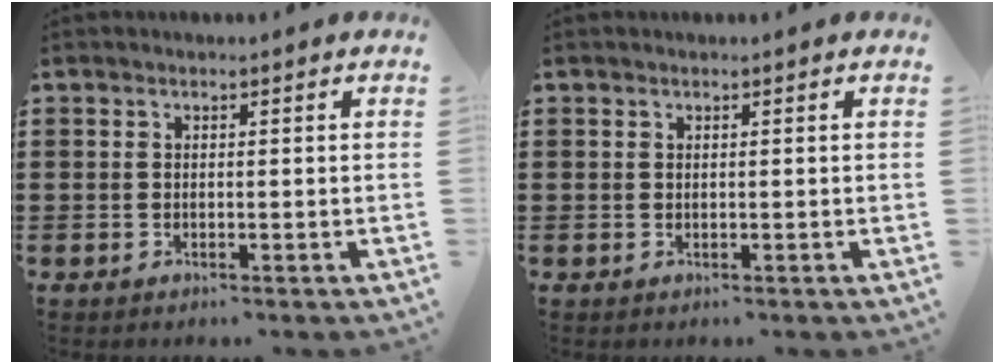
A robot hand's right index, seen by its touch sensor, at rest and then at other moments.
{"total": 0.0}